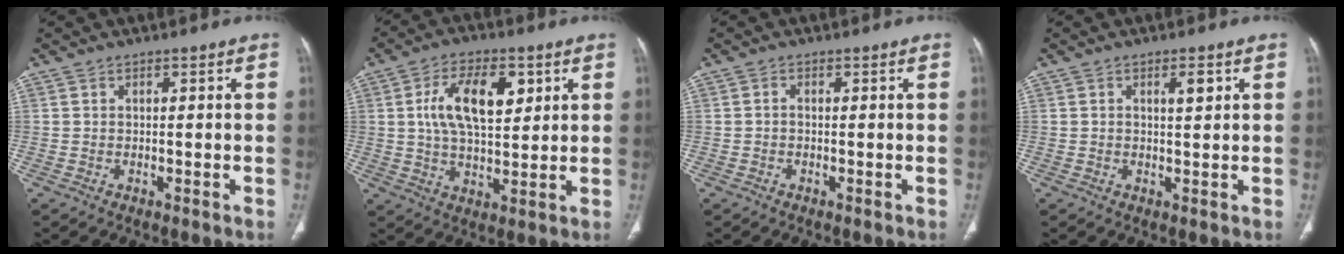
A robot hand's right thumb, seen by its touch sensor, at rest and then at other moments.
{"total": 12.6, "force": [3.6, 6.4, 10.2], "torque": [-0.163, -0.006, 0.067]}
{"total": 0.5, "force": [-0.1, 0.4, 0.4], "torque": [-0.005, 0.001, -0.006]}
{"total": 2.3, "force": [1.0, 0.7, 2.0], "torque": [-0.031, -0.004, 0.018]}